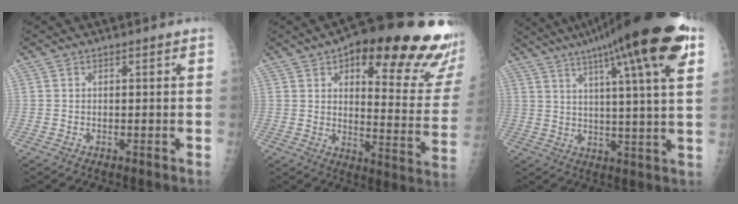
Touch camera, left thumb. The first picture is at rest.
{"total": 27.0, "force": [15.3, 8.5, 20.6], "torque": [-0.222, -0.054, 0.198]}
{"total": 22.3, "force": [12.0, 2.7, 18.6], "torque": [-0.279, -0.007, 0.167]}